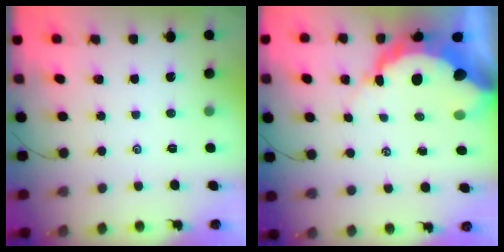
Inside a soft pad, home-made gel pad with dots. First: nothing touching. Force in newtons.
{"total": 14.6, "press": 14.6, "slide": 1.4}